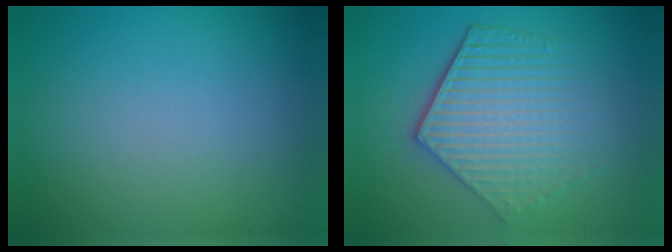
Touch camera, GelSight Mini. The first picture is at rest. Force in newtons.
{"total": 5.9, "press": 4.4, "slide": 3.9}